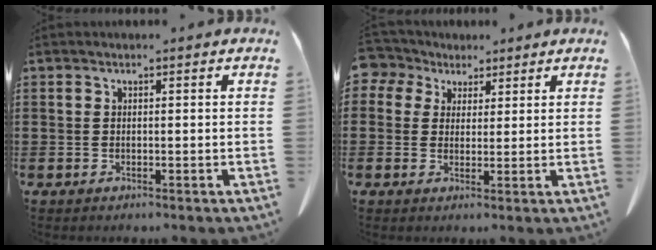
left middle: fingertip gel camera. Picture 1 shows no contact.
{"total": 3.9, "force": [2.3, 3.1, 0.7], "torque": [-0.026, 0.001, 0.038]}